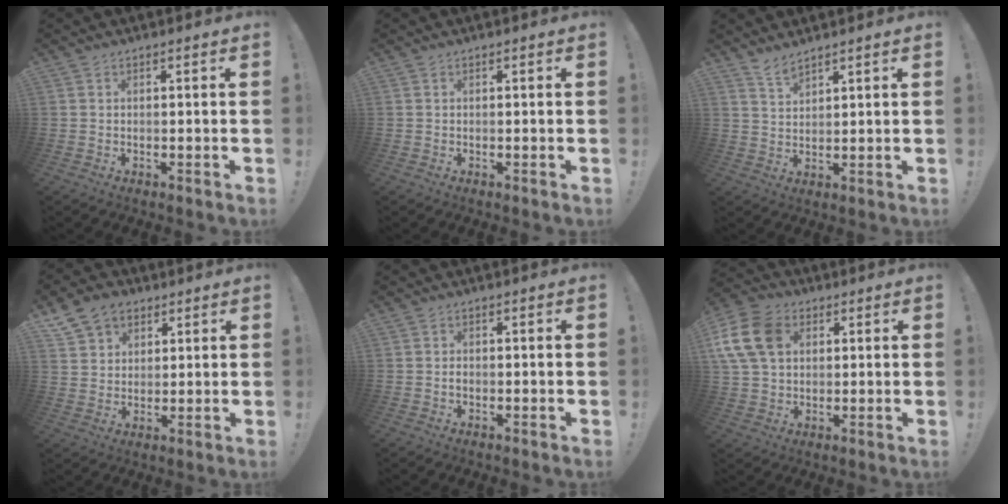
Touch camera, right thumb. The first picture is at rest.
{"total": 0.0}
{"total": 3.7, "force": [3.3, 1.0, 1.3], "torque": [-0.019, -0.025, 0.059]}
{"total": 9.8, "force": [5.6, 7.3, 3.3], "torque": [-0.051, -0.025, 0.113]}
{"total": 1.0, "force": [-0.6, 0.7, 0.4], "torque": [-0.014, 0.005, -0.009]}
{"total": 14.6, "force": [4.4, 10.9, 8.7], "torque": [-0.176, -0.010, 0.090]}